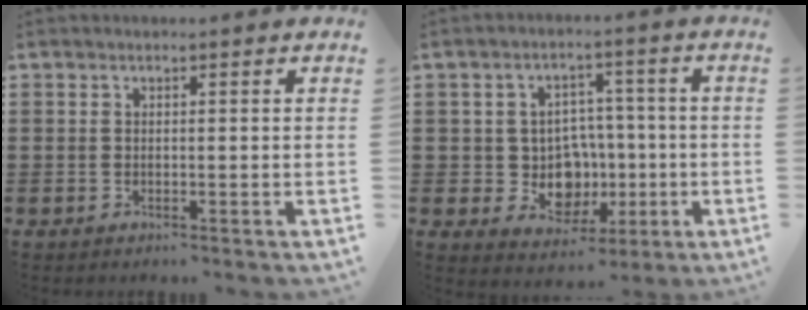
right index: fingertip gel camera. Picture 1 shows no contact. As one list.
[{"total": 7.4, "force": [-0.5, 6.7, 3.2], "torque": [-0.057, 0.004, -0.001]}]